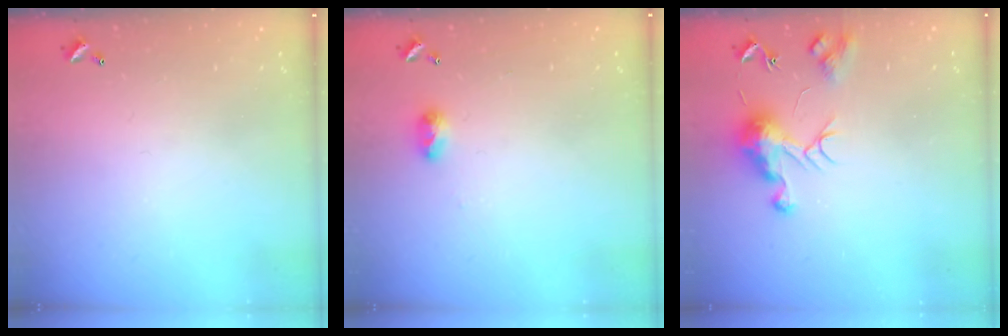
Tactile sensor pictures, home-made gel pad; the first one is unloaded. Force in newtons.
{"total": 4.1, "press": 4.1, "slide": 0.5}
{"total": 9.6, "press": 9.5, "slide": 0.9}